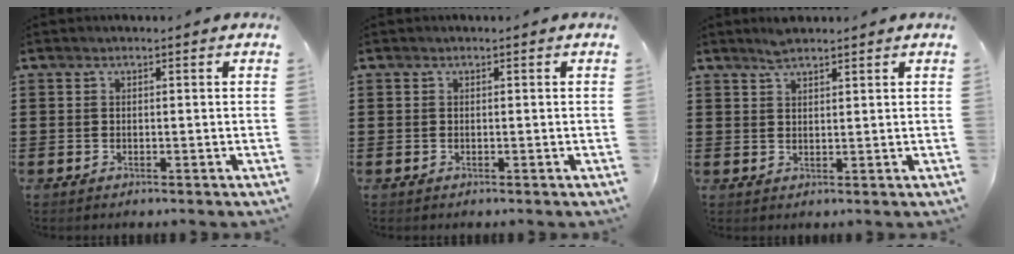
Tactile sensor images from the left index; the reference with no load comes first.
{"total": 0.0}
{"total": 2.5, "force": [2.2, 0.5, 1.1], "torque": [-0.025, 0.001, 0.041]}